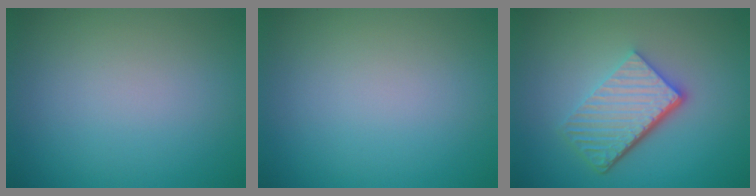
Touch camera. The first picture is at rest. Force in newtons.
{"total": 0.0}
{"total": 5.7, "press": 4.0, "slide": 4.1}